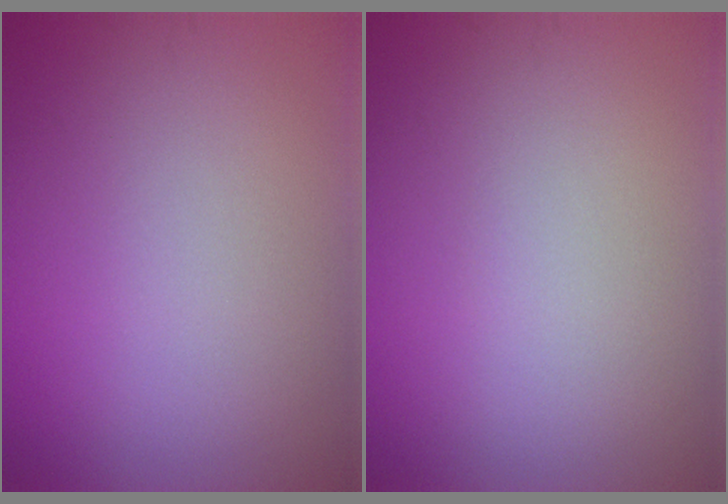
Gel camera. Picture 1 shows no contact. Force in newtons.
{"total": 0.0}